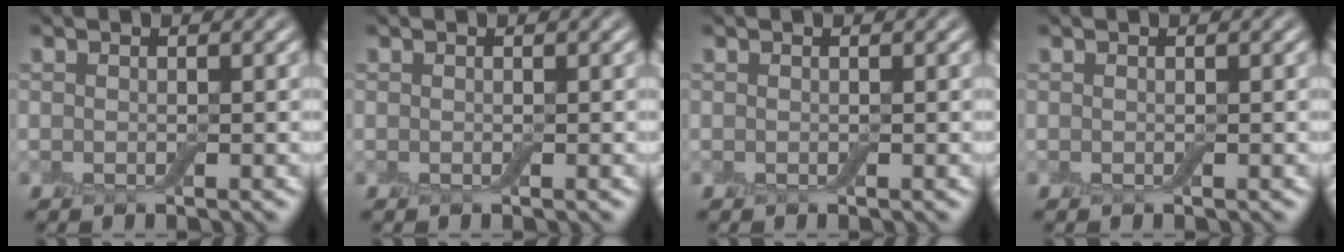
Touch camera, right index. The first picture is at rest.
{"total": 0.0}
{"total": 0.0}
{"total": 0.0}